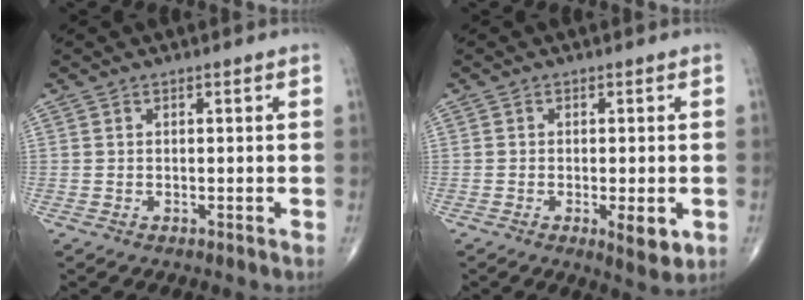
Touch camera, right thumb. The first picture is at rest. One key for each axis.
{"total": 5.2, "fx": -1.5, "fy": 1.7, "fz": 4.7, "tx": -0.065, "ty": -0.011, "tz": -0.020}